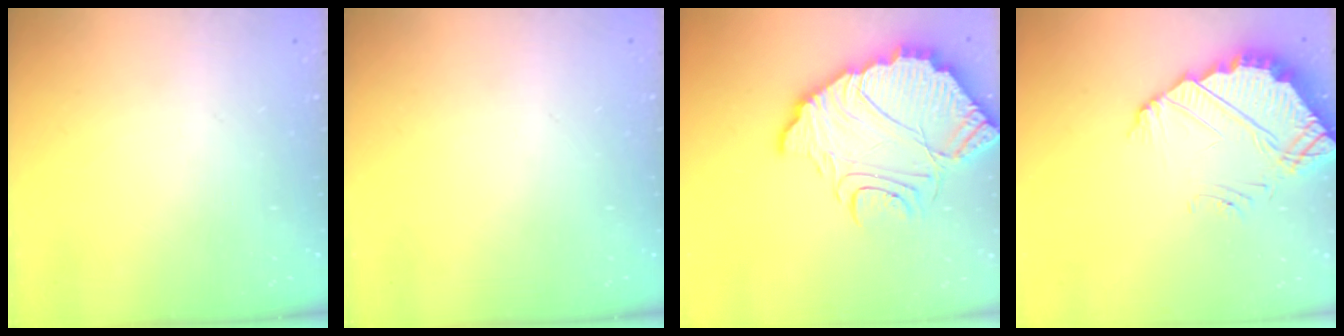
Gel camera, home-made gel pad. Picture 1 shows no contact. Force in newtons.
{"total": 0.0}
{"total": 15.3, "press": 15.3, "slide": 1.4}
{"total": 4.7, "press": 4.7, "slide": 0.4}